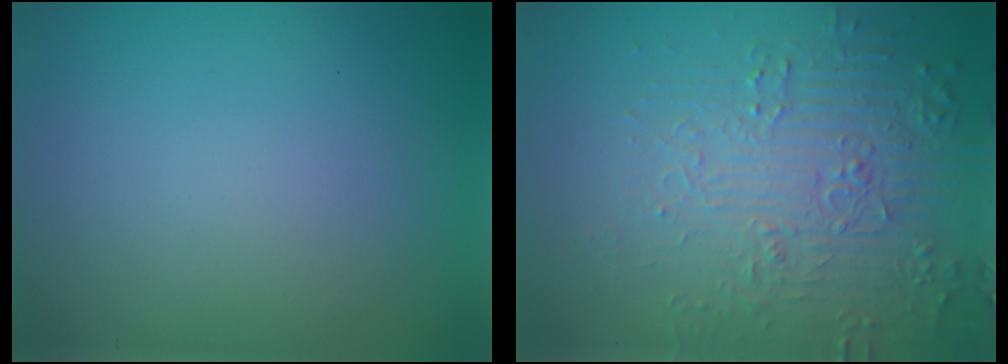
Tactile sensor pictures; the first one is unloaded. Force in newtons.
{"total": 5.0, "press": 4.8, "slide": 1.3}